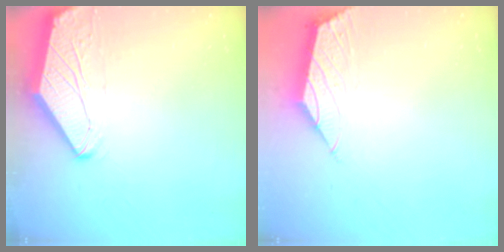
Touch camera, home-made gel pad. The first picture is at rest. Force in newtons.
{"total": 1.6, "press": 1.5, "slide": 0.5}